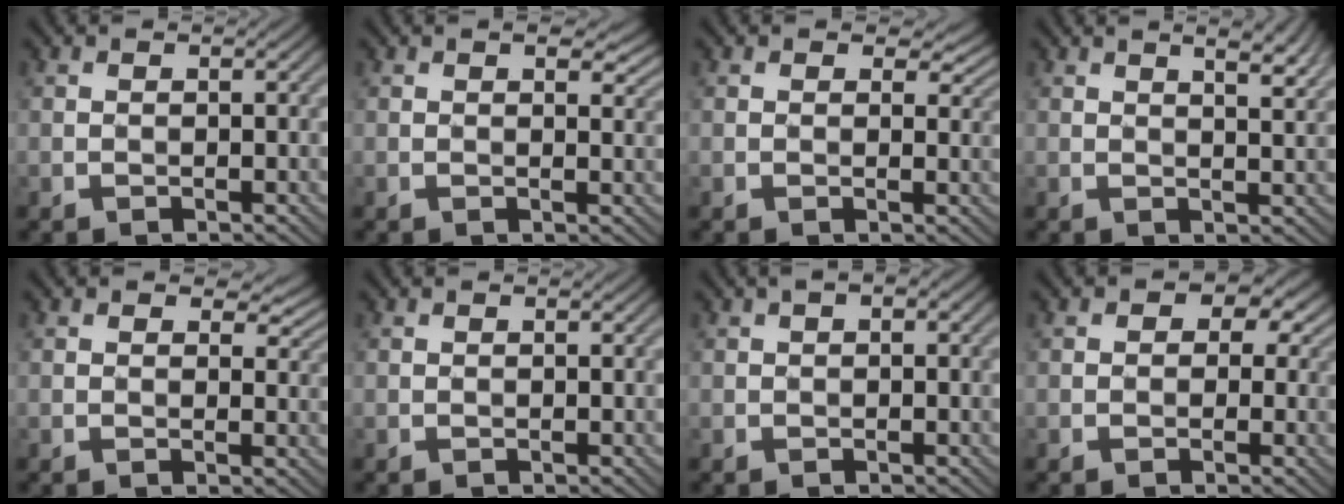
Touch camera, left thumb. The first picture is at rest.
{"total": 3.8, "force": [2.0, 1.8, 2.8], "torque": [-0.037, -0.002, 0.032]}
{"total": 3.4, "force": [1.8, 2.0, 2.0], "torque": [-0.032, -0.005, 0.023]}
{"total": 5.8, "force": [3.3, 1.4, 4.5], "torque": [-0.065, 0.012, 0.049]}
{"total": 3.5, "force": [1.8, 2.0, 2.2], "torque": [-0.033, -0.006, 0.024]}
{"total": 0.0}
{"total": 2.0, "force": [0.5, 0.9, 1.7], "torque": [-0.023, 0.008, 0.006]}
{"total": 5.4, "force": [1.6, 4.0, 3.2], "torque": [-0.028, 0.014, 0.005]}